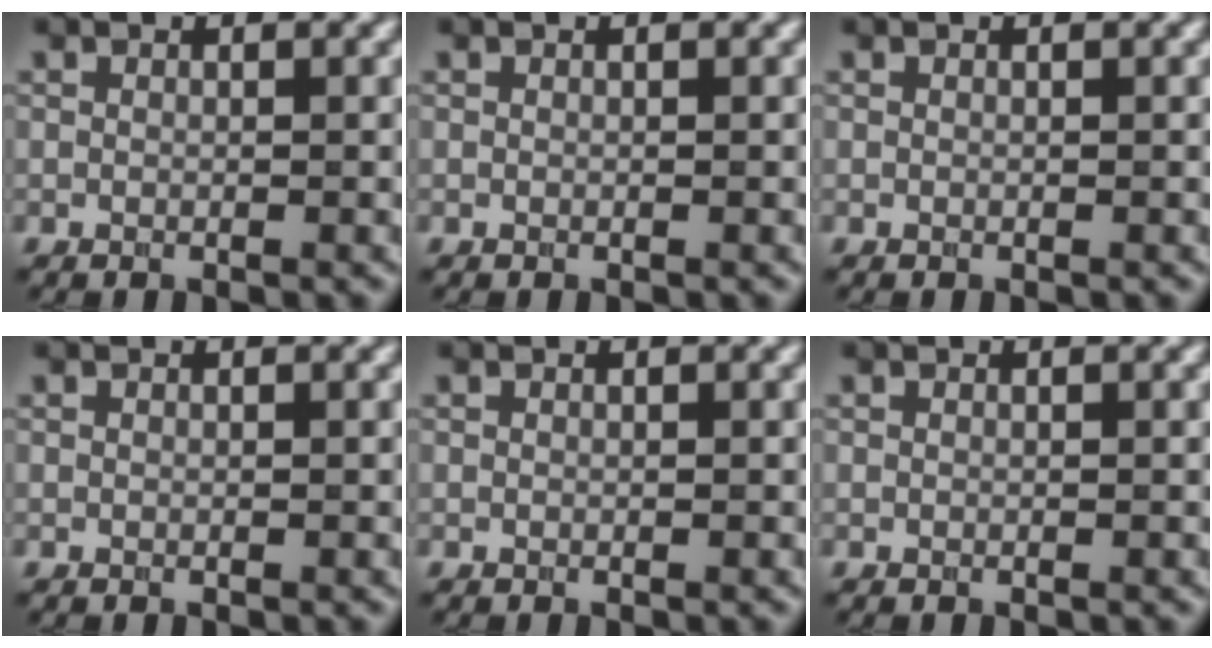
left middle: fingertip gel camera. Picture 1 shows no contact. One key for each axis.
{"total": 0.0}
{"total": 0.0}
{"total": 0.0}
{"total": 0.0}
{"total": 0.0}